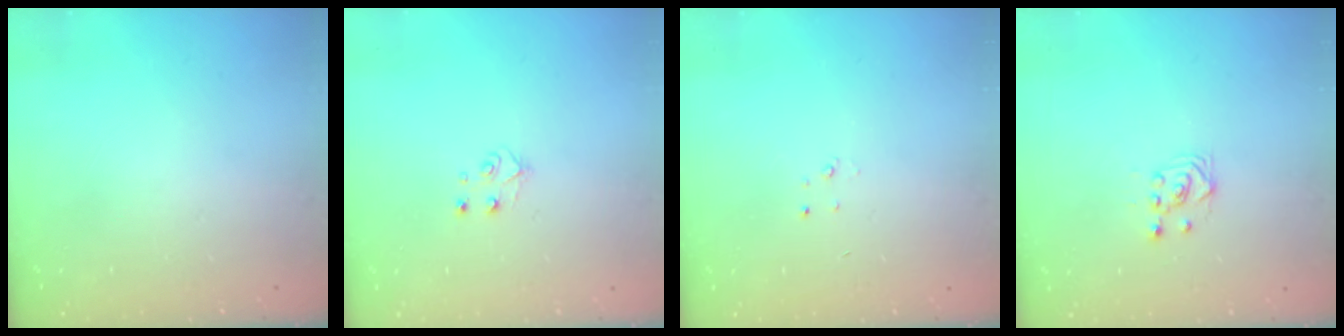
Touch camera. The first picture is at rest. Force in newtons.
{"total": 4.1, "press": 4.0, "slide": 0.5}
{"total": 2.3, "press": 2.3, "slide": 0.3}
{"total": 3.0, "press": 2.8, "slide": 1.1}